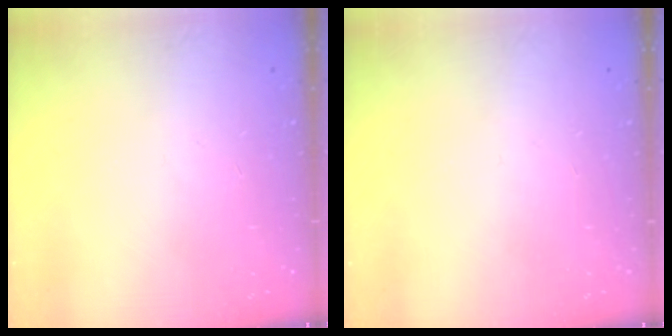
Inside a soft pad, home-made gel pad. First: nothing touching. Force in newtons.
{"total": 0.0}